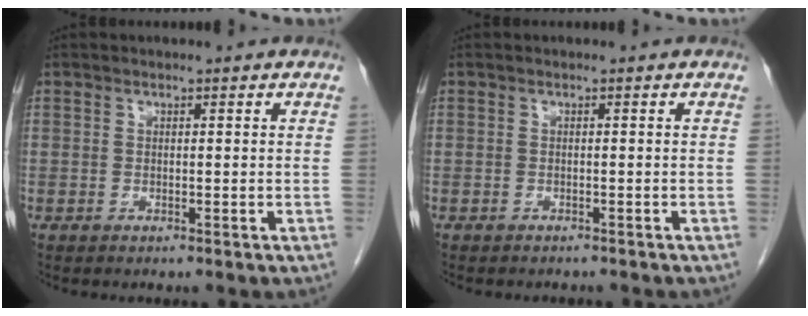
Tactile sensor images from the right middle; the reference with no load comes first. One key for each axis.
{"total": 3.1, "fx": -2.8, "fy": 0.9, "fz": 0.9, "tx": -0.018, "ty": -0.006, "tz": -0.032}